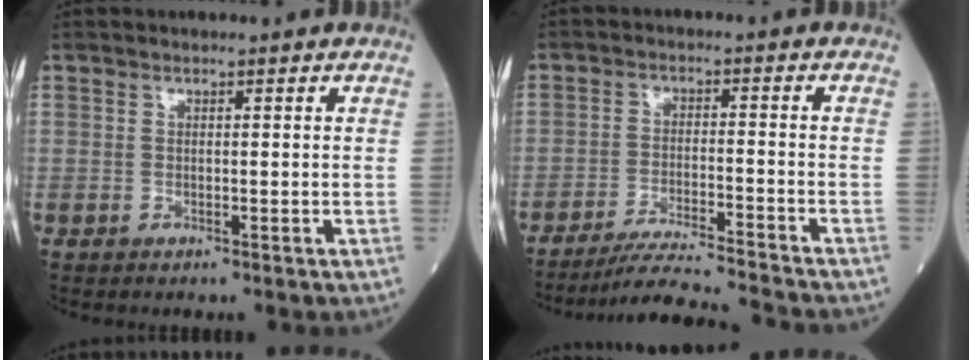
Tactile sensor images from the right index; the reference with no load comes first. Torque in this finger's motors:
{"motor_torque": [-0.01, -0.26, 0.25, 0.06]}